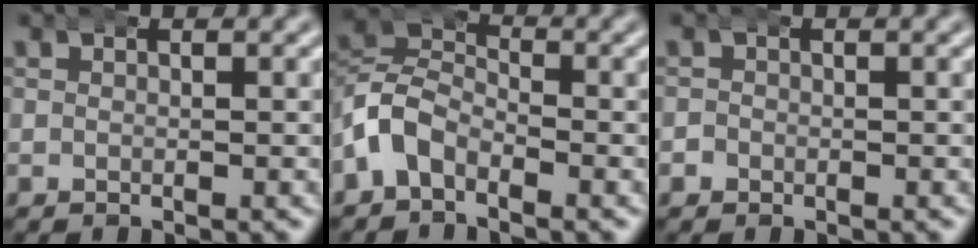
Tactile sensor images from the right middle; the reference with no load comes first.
{"total": 4.6, "force": [-1.8, 3.8, 1.8], "torque": [-0.035, -0.003, -0.042]}
{"total": 1.3, "force": [-0.6, 1.1, -0.1], "torque": [0.000, -0.002, -0.017]}